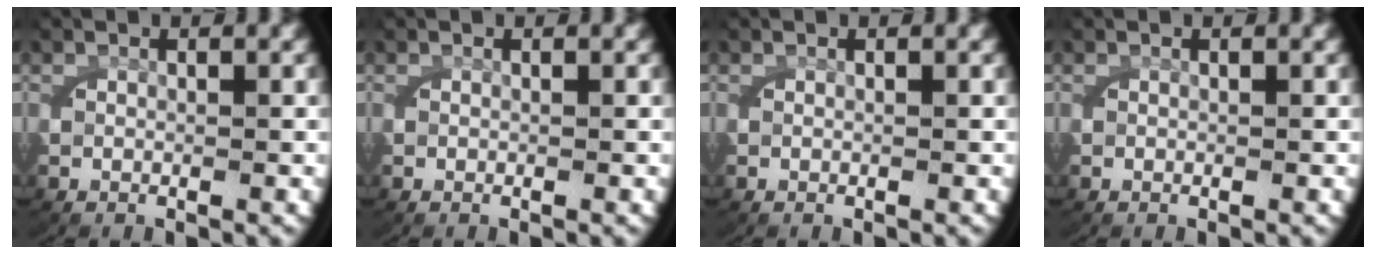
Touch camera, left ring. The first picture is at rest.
{"total": 0.0}
{"total": 0.0}
{"total": 0.0}